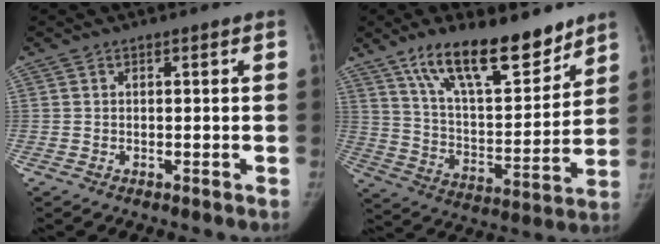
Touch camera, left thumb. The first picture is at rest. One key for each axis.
{"total": 19.5, "fx": 13.8, "fy": 6.9, "fz": 12.0, "tx": -0.159, "ty": -0.081, "tz": 0.239}